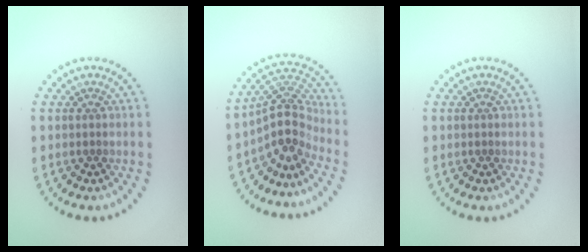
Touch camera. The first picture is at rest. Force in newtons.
{"total": 4.1, "press": 2.8, "slide": 2.9}
{"total": 0.0}